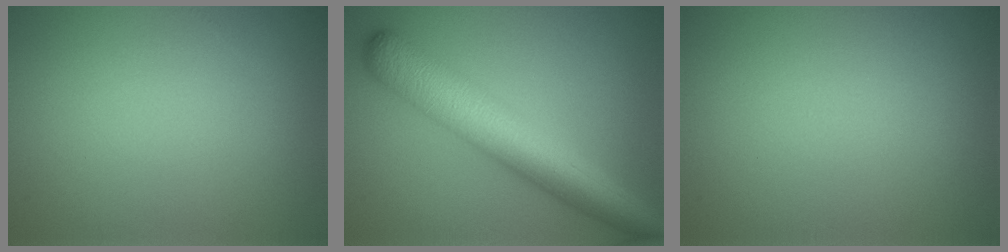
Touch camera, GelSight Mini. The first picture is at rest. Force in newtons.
{"total": 8.2, "press": 8.2, "slide": 0.2}
{"total": 0.0}